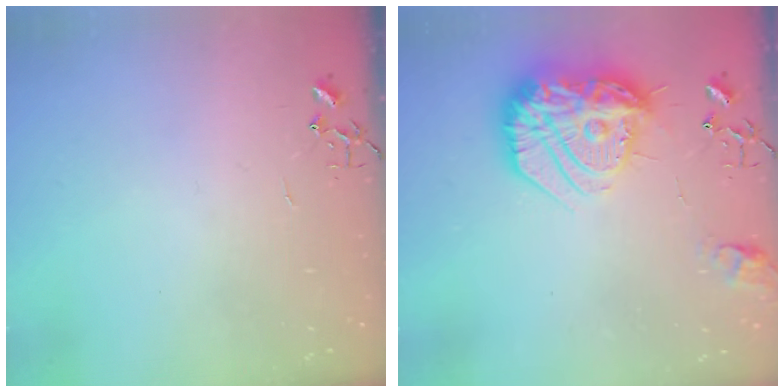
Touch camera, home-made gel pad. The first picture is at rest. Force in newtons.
{"total": 20.7, "press": 20.6, "slide": 1.5}